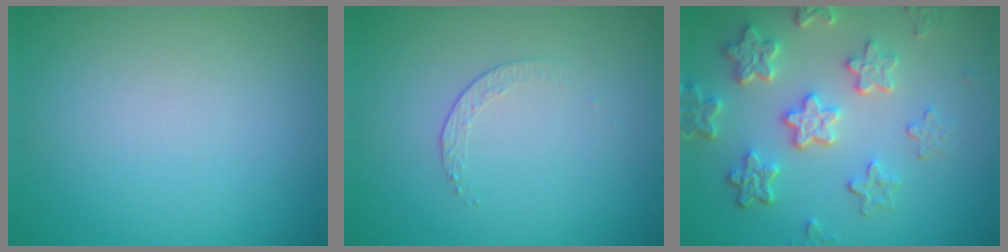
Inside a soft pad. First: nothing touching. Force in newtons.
{"total": 1.2, "press": 0.5, "slide": 1.1}
{"total": 5.7, "press": 4.3, "slide": 3.8}